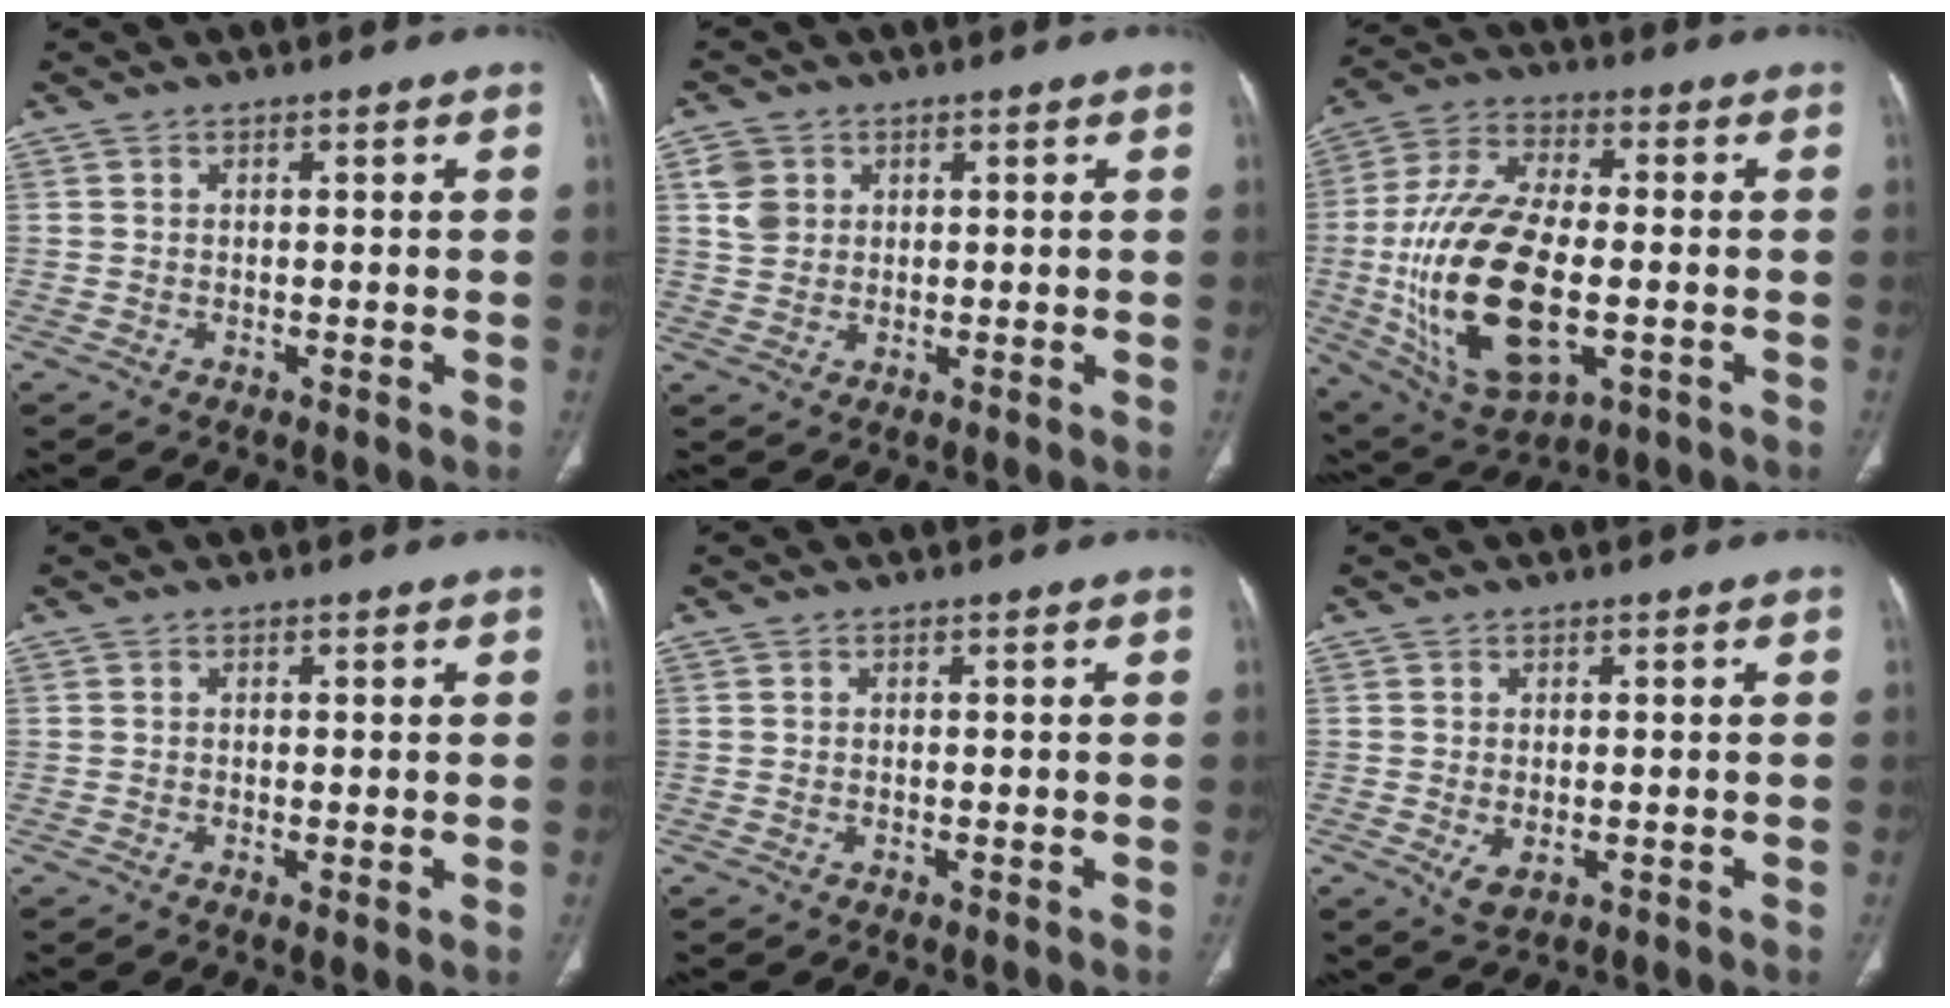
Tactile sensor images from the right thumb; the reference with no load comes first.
{"total": 4.5, "force": [1.6, 3.7, 1.8], "torque": [-0.021, -0.003, 0.035]}
{"total": 23.3, "force": [-3.4, 11.4, 20.0], "torque": [-0.402, 0.002, -0.045]}
{"total": 1.1, "force": [-0.1, 0.2, 1.0], "torque": [-0.024, -0.007, -0.002]}
{"total": 0.0}
{"total": 2.9, "force": [-0.7, 1.6, 2.3], "torque": [-0.041, -0.007, -0.001]}